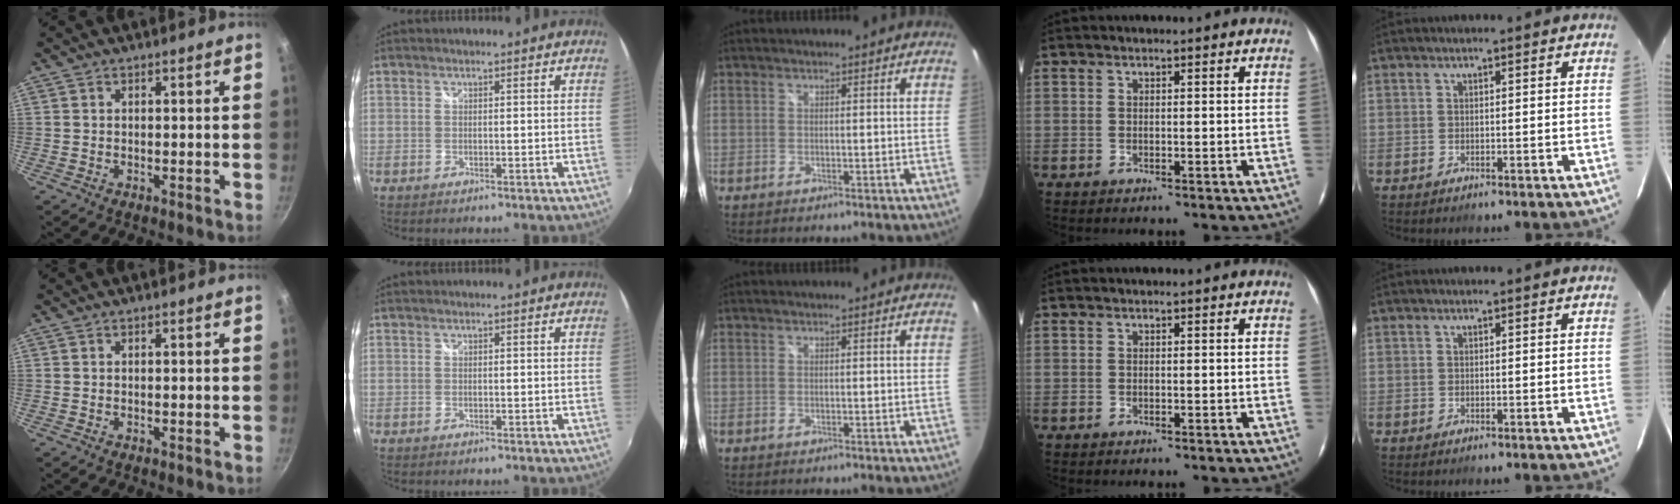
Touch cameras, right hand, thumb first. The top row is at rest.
{}